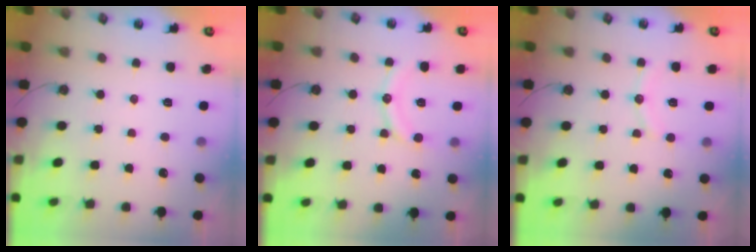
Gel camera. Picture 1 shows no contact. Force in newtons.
{"total": 10.2, "press": 10.2, "slide": 0.4}
{"total": 6.7, "press": 6.4, "slide": 1.9}